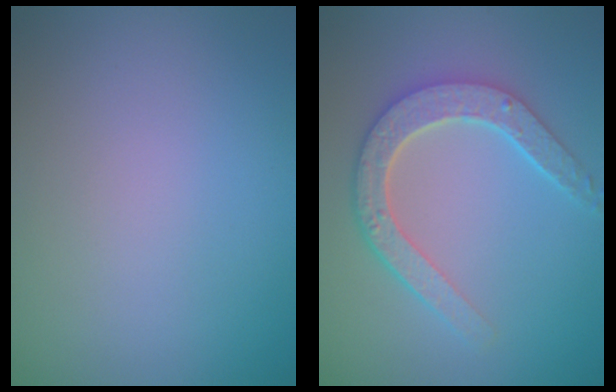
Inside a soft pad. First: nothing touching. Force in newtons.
{"total": 4.6, "press": 3.7, "slide": 2.8}